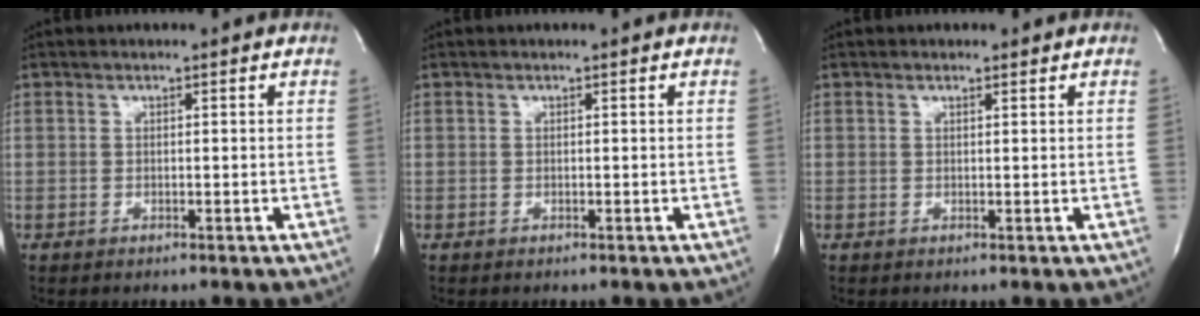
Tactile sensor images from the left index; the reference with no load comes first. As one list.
[{"total": 0.0}, {"total": 0.5, "force": [0.4, 0.3, 0.2], "torque": [-0.011, -0.001, 0.005]}]